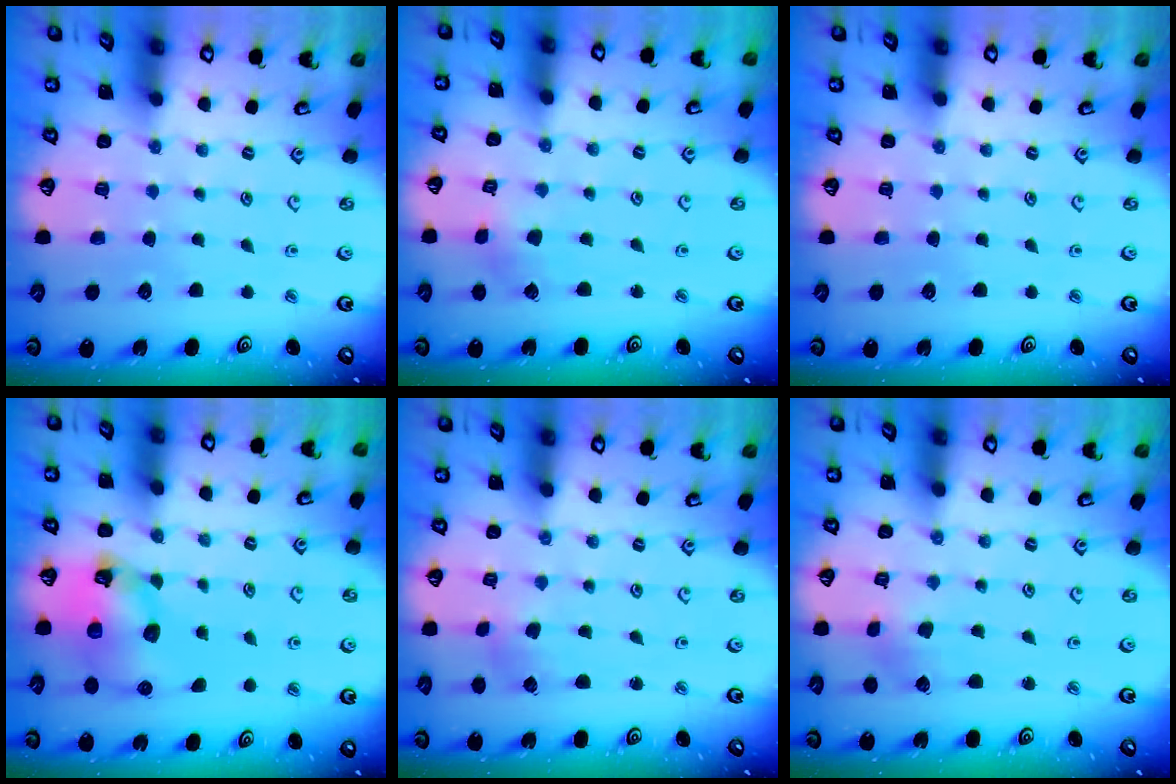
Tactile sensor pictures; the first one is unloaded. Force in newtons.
{"total": 2.1, "press": 2.1, "slide": 0.1}
{"total": 0.0}
{"total": 9.6, "press": 9.6, "slide": 0.4}
{"total": 2.7, "press": 2.7, "slide": 0.3}
{"total": 2.3, "press": 2.3, "slide": 0.4}